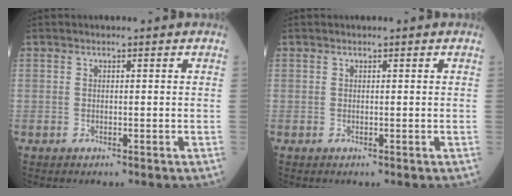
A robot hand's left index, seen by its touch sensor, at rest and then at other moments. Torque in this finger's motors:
{"motor_torque": [0.00, 0.00, 0.02, 0.00]}